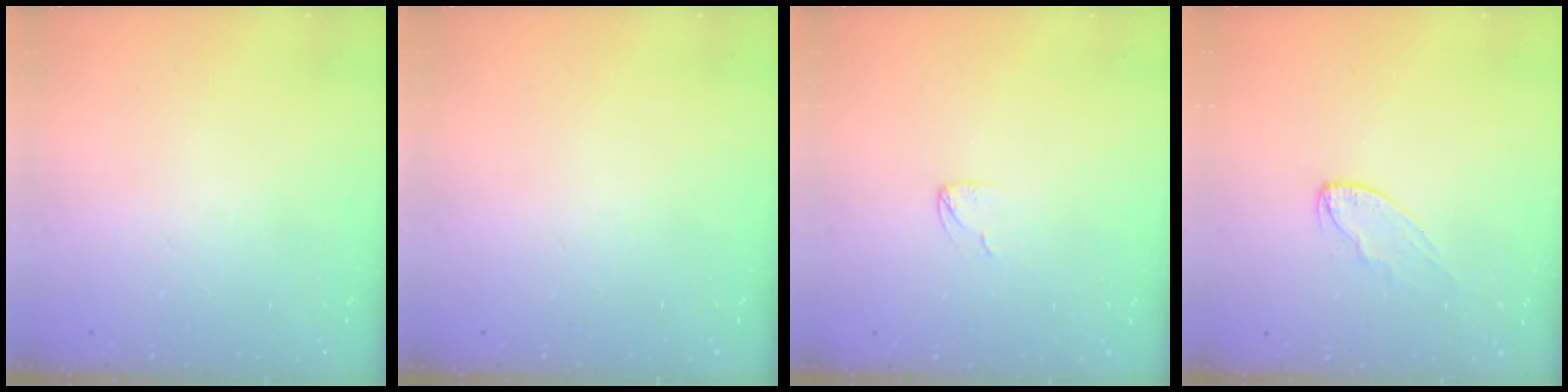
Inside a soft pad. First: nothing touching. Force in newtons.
{"total": 0.0}
{"total": 2.7, "press": 2.7, "slide": 0.2}
{"total": 6.6, "press": 6.6, "slide": 0.4}